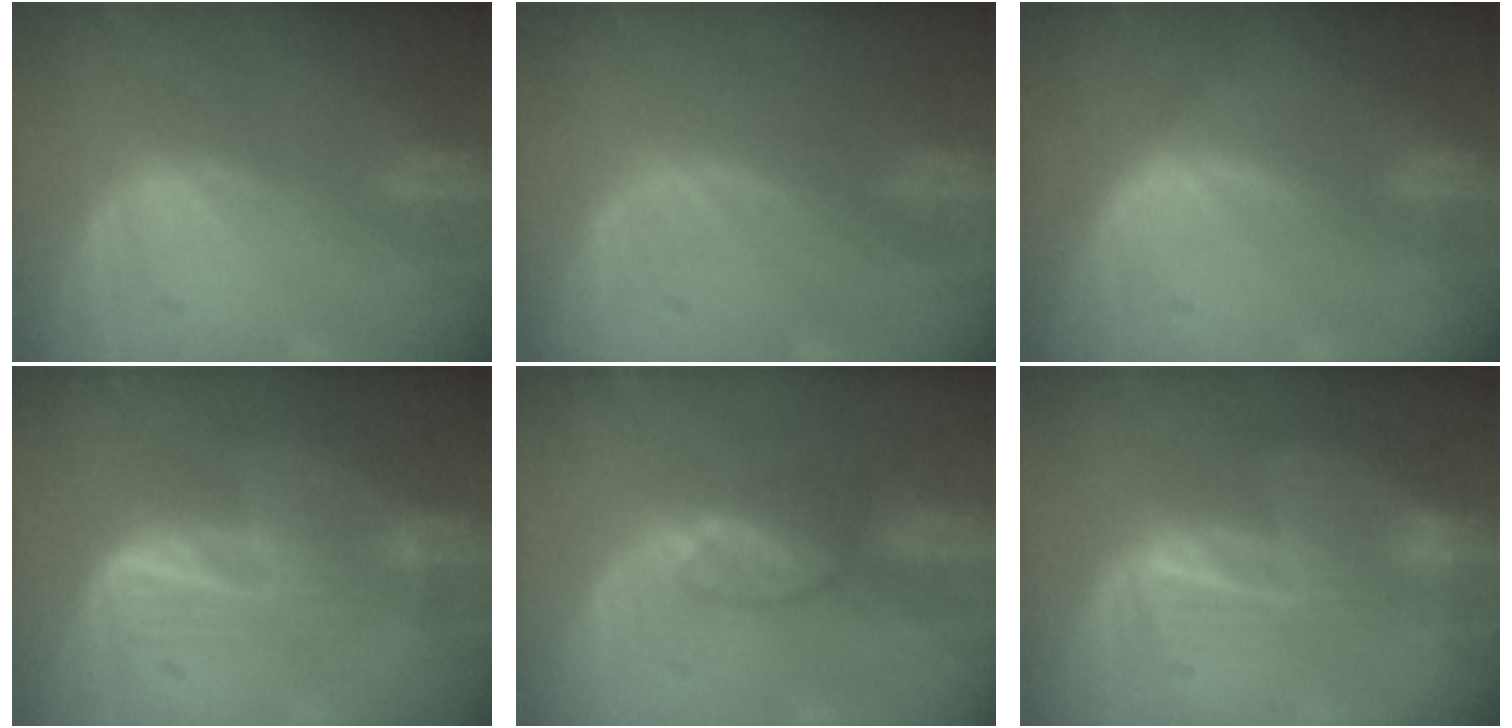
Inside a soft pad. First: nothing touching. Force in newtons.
{"total": 0.0}
{"total": 1.5, "press": 1.0, "slide": 1.1}
{"total": 7.0, "press": 5.7, "slide": 4.0}
{"total": 3.4, "press": 3.4, "slide": 0.2}
{"total": 6.9, "press": 6.0, "slide": 3.5}